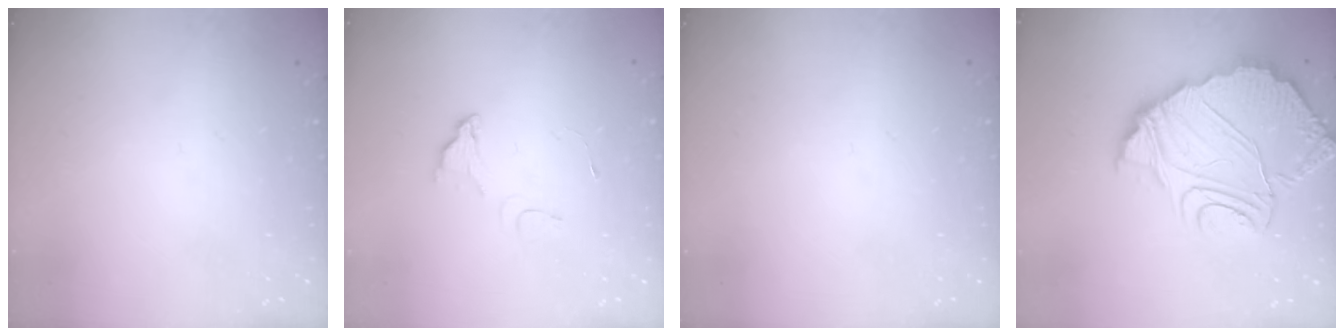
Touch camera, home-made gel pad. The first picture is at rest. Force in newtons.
{"total": 3.9, "press": 3.8, "slide": 0.3}
{"total": 0.0}
{"total": 12.7, "press": 12.7, "slide": 0.9}